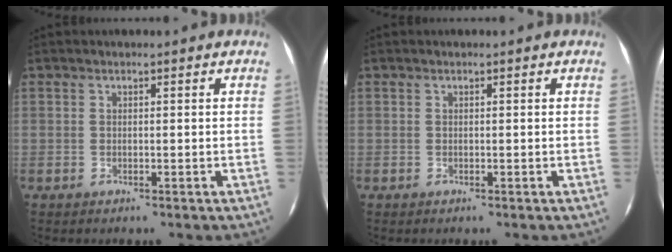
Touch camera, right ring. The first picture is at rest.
{"total": 0.0}